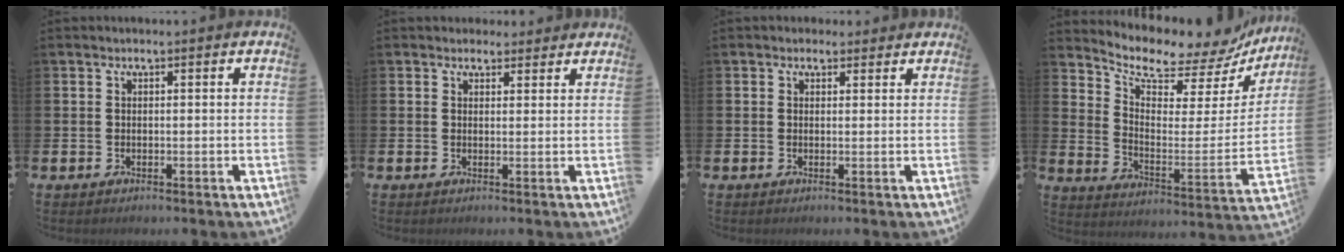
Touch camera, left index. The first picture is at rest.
{"total": 2.2, "force": [2.0, 0.9, -0.1], "torque": [0.019, -0.009, 0.034]}
{"total": 1.4, "force": [1.1, 0.9, 0.0], "torque": [0.009, 0.003, 0.018]}
{"total": 8.2, "force": [7.4, 2.7, 2.2], "torque": [-0.070, -0.068, 0.122]}